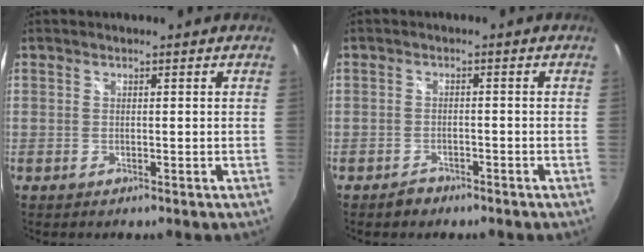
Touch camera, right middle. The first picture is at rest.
{"total": 2.5, "force": [-1.9, 1.3, 0.7], "torque": [-0.020, 0.000, -0.030]}